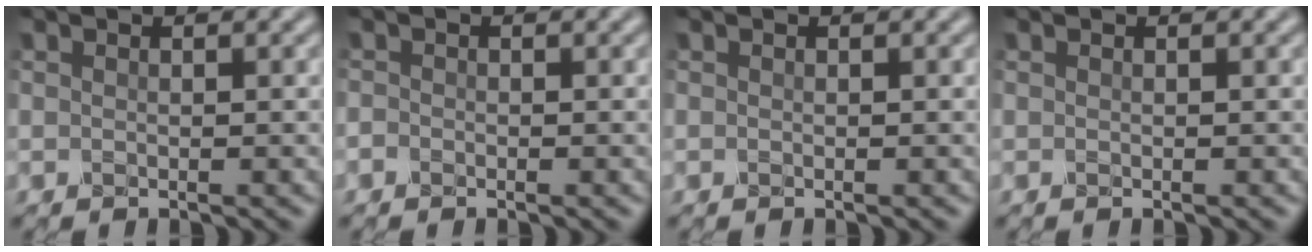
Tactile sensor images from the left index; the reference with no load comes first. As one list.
[{"total": 0.6, "force": [-0.4, 0.4, 0.1], "torque": [-0.001, -0.002, -0.009]}, {"total": 0.0}, {"total": 0.0}]